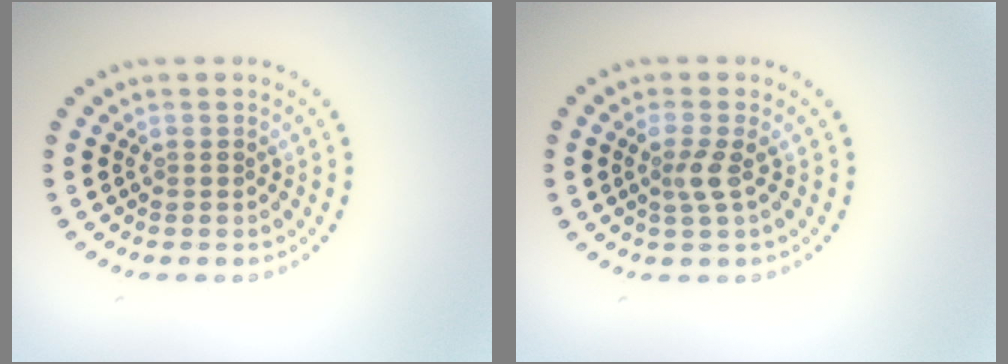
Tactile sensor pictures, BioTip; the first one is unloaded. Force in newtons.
{"total": 1.9, "press": 1.4, "slide": 1.3}